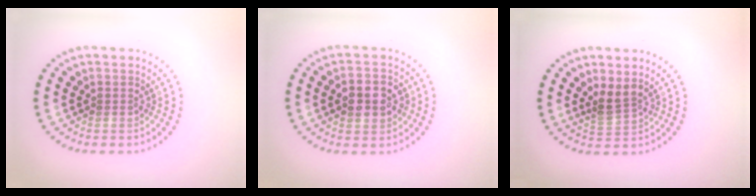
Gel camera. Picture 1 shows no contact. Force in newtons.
{"total": 3.9, "press": 3.9, "slide": 0.2}
{"total": 2.3, "press": 1.7, "slide": 1.6}